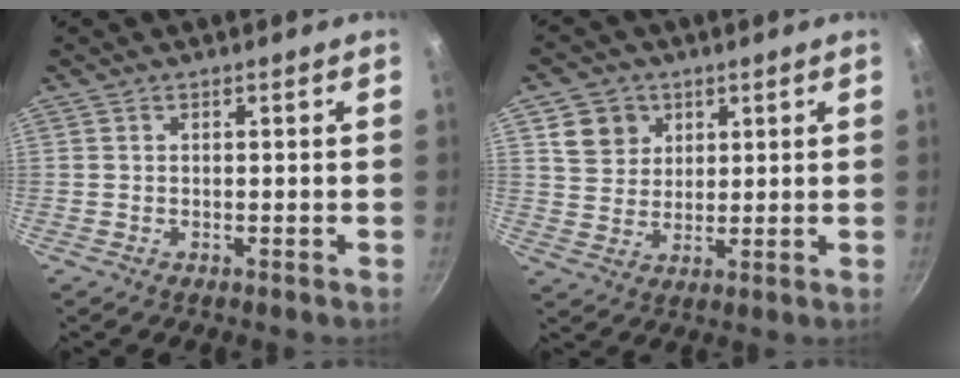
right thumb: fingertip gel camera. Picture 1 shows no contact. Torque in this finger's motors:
{"motor_torque": [-0.70, 0.58, 0.14, -0.06, -0.03]}